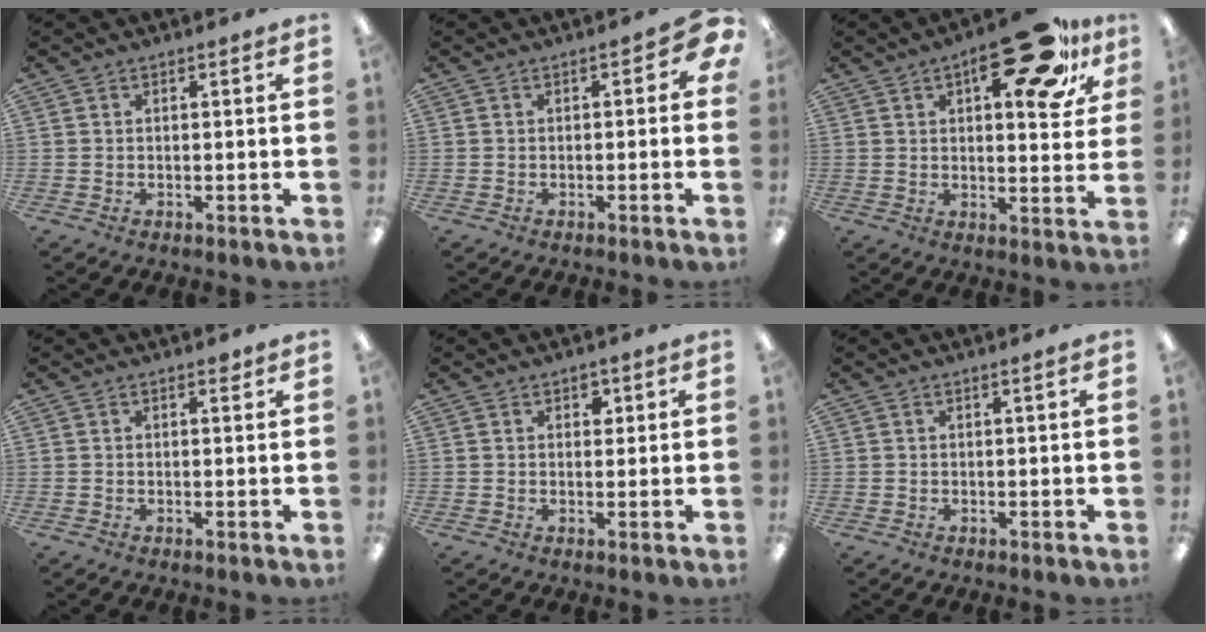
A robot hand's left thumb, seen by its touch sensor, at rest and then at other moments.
{"total": 3.4, "force": [0.0, 2.2, 2.6], "torque": [-0.032, 0.003, 0.000]}
{"total": 20.2, "force": [11.3, 8.3, 14.5], "torque": [-0.179, -0.054, 0.173]}
{"total": 0.9, "force": [0.6, 0.5, 0.5], "torque": [-0.002, -0.001, 0.009]}
{"total": 2.2, "force": [1.2, 1.5, 1.0], "torque": [-0.005, -0.001, 0.017]}
{"total": 0.0}